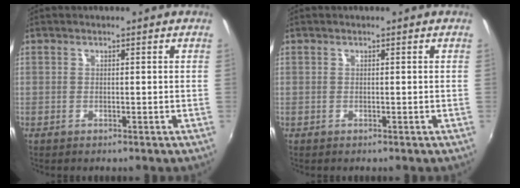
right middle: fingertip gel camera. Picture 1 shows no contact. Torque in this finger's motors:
{"motor_torque": [0.19, -0.29, -0.01, -0.01]}